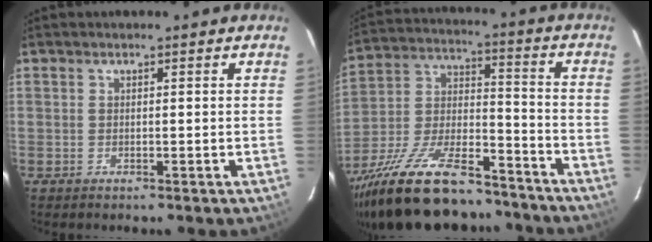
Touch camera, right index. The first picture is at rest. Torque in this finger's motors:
{"motor_torque": [1.14, -1.00, 1.05, 0.21]}